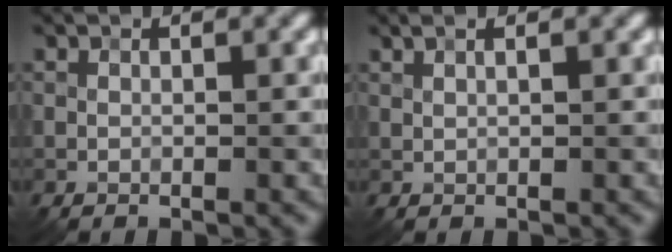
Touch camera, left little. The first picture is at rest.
{"total": 1.0, "force": [0.9, 0.1, 0.5], "torque": [-0.012, 0.000, 0.016]}